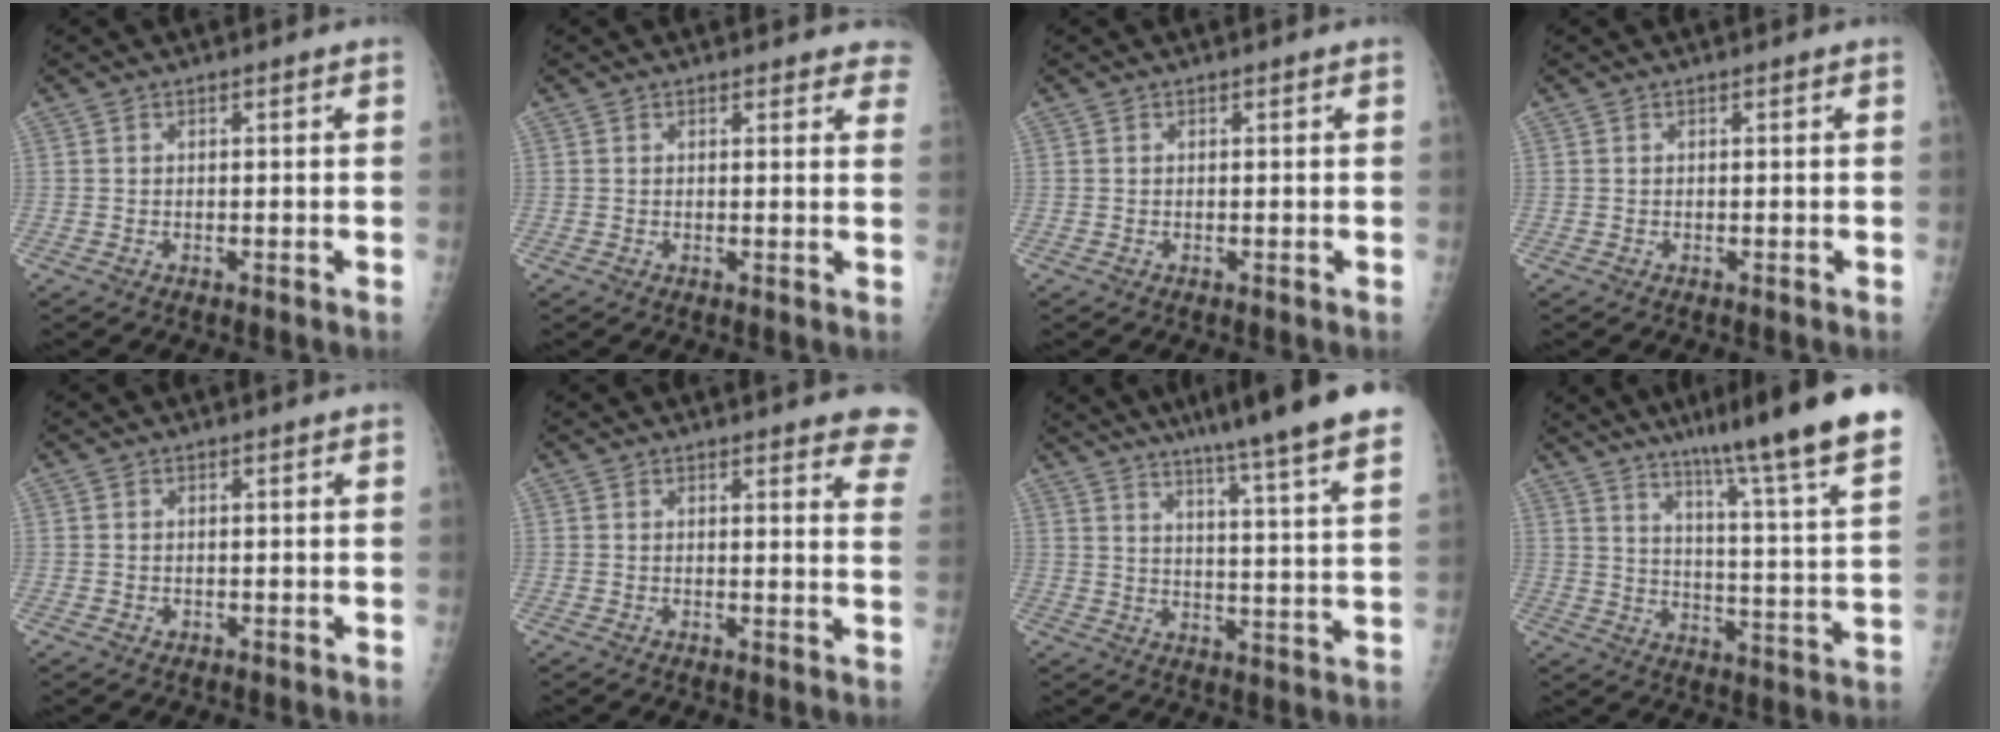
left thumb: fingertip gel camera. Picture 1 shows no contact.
{"total": 4.7, "force": [4.2, 1.8, 1.1], "torque": [0.024, -0.017, 0.028]}
{"total": 0.0}
{"total": 0.0}
{"total": 0.6, "force": [-0.1, 0.6, 0.2], "torque": [-0.001, 0.001, -0.001]}
{"total": 8.8, "force": [7.7, 1.9, 3.9], "torque": [-0.011, -0.032, 0.063]}
{"total": 20.2, "force": [16.3, 0.3, 12.0], "torque": [-0.156, -0.079, 0.213]}
{"total": 23.0, "force": [17.6, 0.5, 14.8], "torque": [-0.200, -0.094, 0.249]}